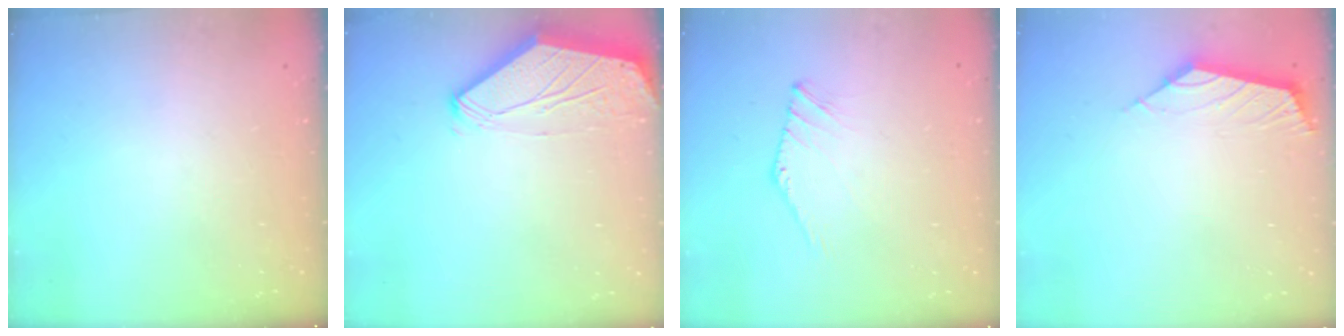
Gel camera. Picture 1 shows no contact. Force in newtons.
{"total": 0.0}
{"total": 1.7, "press": 1.6, "slide": 0.4}
{"total": 2.8, "press": 2.8, "slide": 0.7}